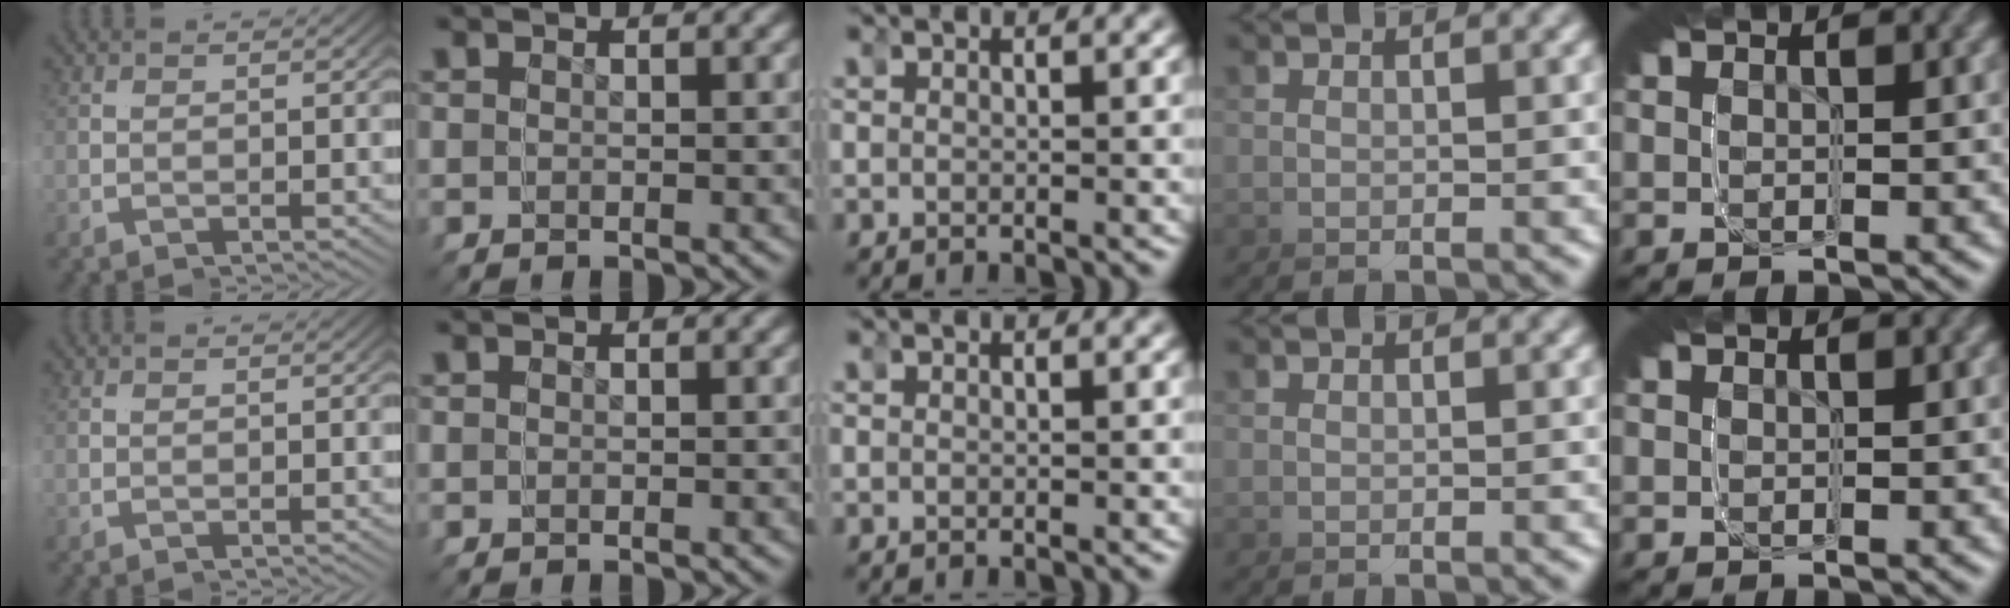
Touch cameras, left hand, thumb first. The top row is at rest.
{}